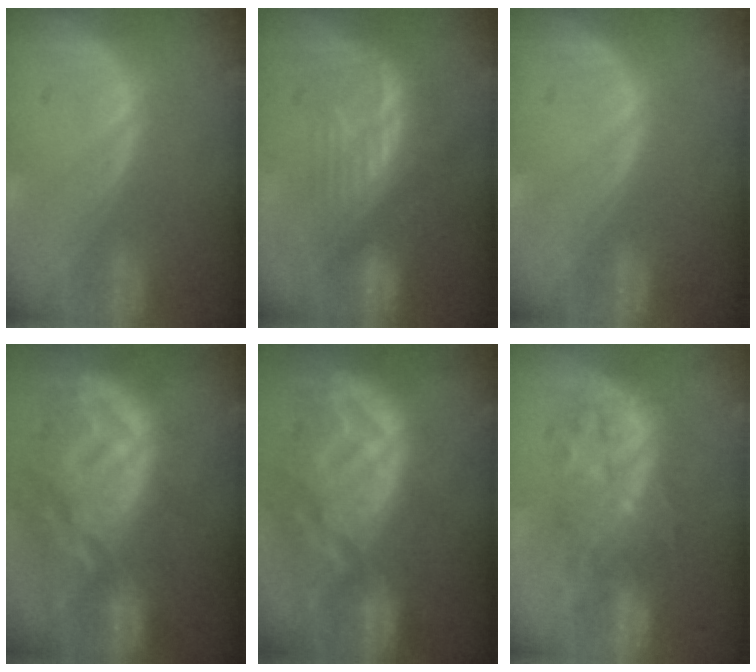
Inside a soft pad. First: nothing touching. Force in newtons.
{"total": 8.3, "press": 7.5, "slide": 3.5}
{"total": 0.0}
{"total": 12.6, "press": 11.2, "slide": 5.8}
{"total": 12.3, "press": 11.0, "slide": 5.3}
{"total": 8.1, "press": 8.0, "slide": 1.2}